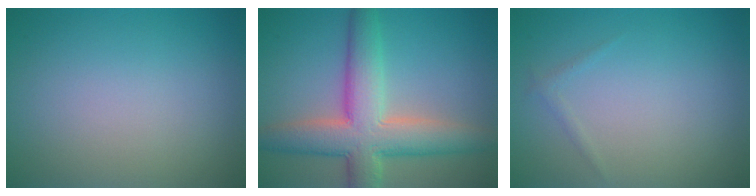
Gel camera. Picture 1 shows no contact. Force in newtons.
{"total": 8.1, "press": 8.0, "slide": 0.7}
{"total": 0.6, "press": 0.6, "slide": 0.0}